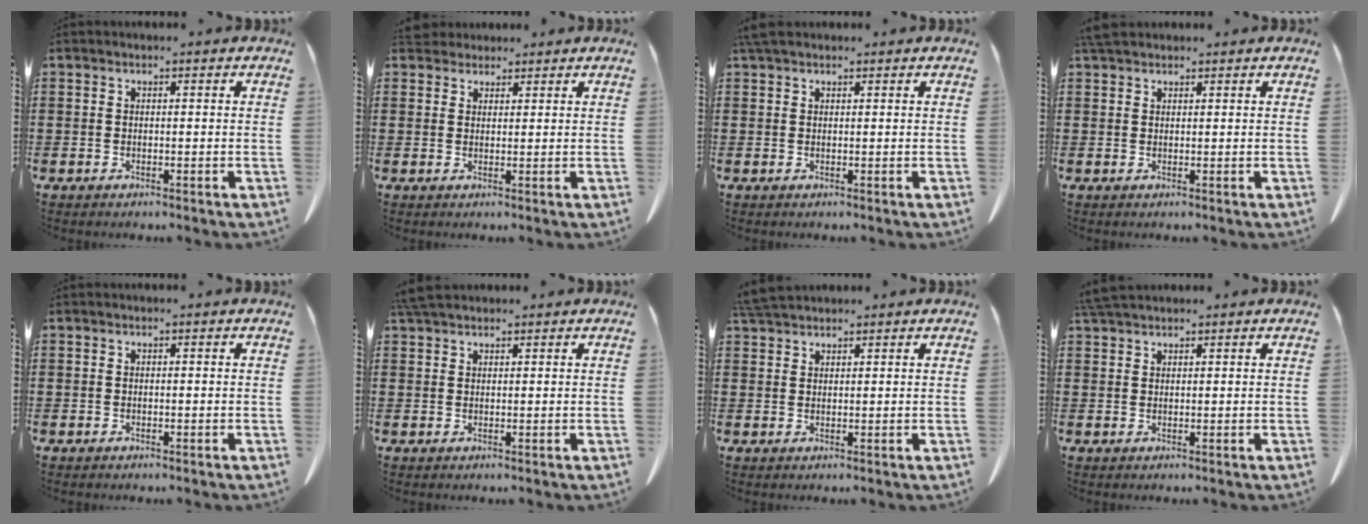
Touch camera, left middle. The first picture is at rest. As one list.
[{"total": 2.8, "force": [2.6, 1.0, 0.4], "torque": [-0.017, -0.001, 0.052]}, {"total": 1.9, "force": [1.5, 0.6, 1.0], "torque": [-0.024, 0.004, 0.029]}, {"total": 2.2, "force": [1.9, 0.7, 0.8], "torque": [-0.023, 0.004, 0.039]}, {"total": 0.0}, {"total": 2.9, "force": [2.5, 0.7, 1.2], "torque": [-0.031, 0.000, 0.050]}, {"total": 3.4, "force": [3.2, 0.5, 1.1], "torque": [-0.031, -0.003, 0.062]}, {"total": 2.7, "force": [2.4, 0.4, 1.0], "torque": [-0.028, 0.000, 0.048]}]